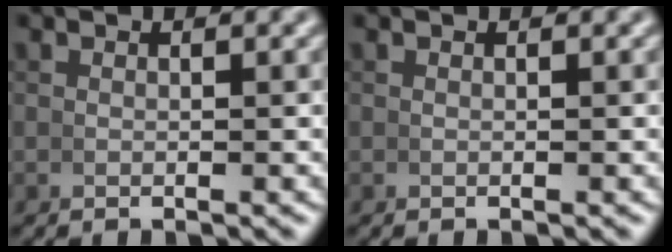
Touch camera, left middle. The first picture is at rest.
{"total": 0.0}